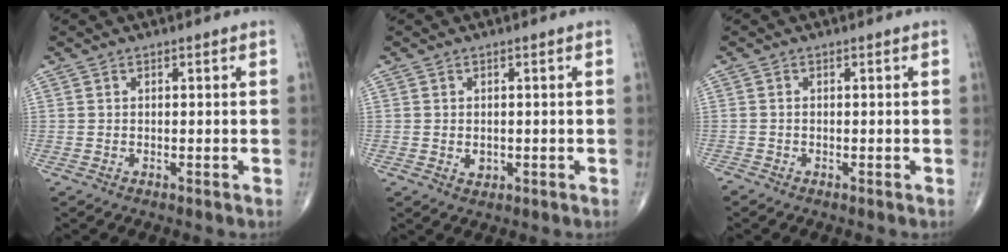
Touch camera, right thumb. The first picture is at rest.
{"total": 1.6, "force": [-0.2, 1.2, 1.0], "torque": [-0.009, -0.001, 0.001]}
{"total": 0.7, "force": [-0.6, 0.3, 0.1], "torque": [0.001, -0.001, -0.015]}